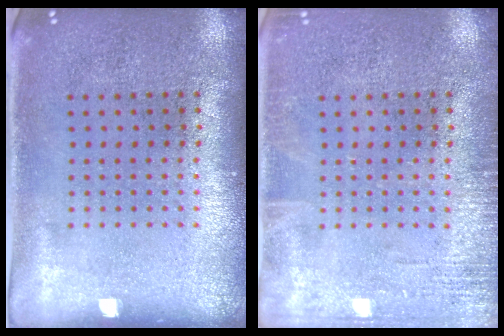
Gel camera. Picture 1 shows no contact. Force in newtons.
{"total": 2.2, "press": 2.2, "slide": 0.3}